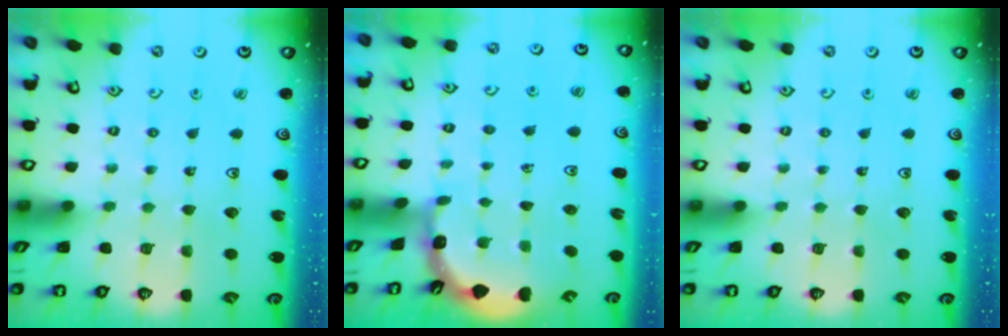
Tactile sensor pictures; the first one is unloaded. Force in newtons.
{"total": 1.9, "press": 1.9, "slide": 0.1}
{"total": 0.0}